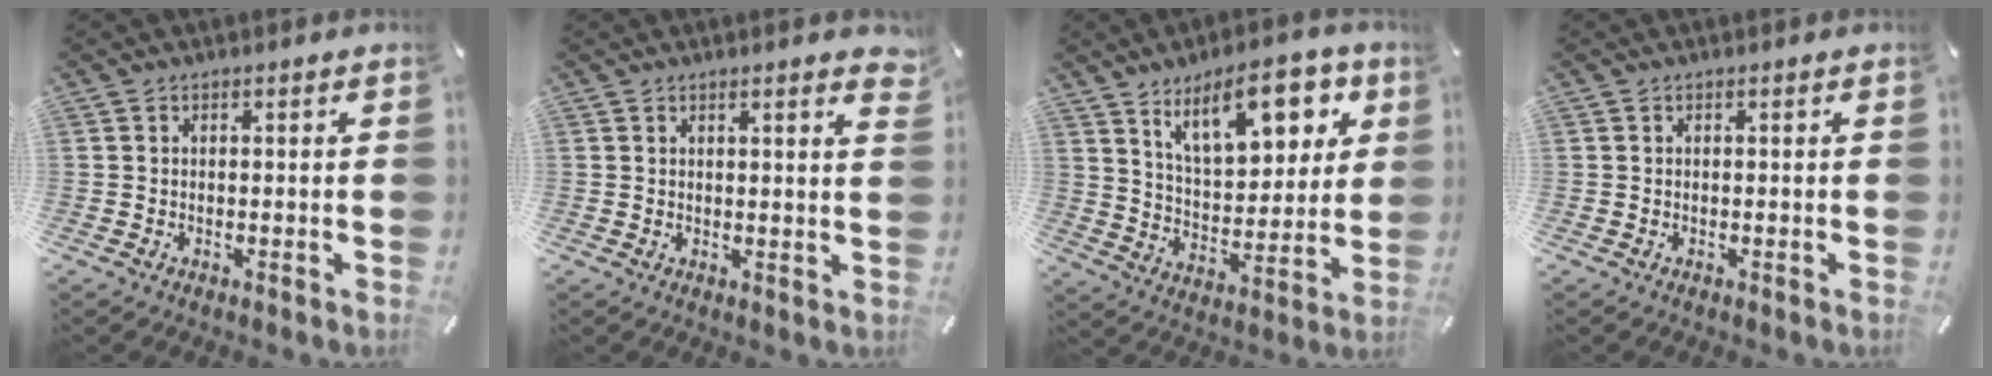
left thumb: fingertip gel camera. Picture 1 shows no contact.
{"total": 2.7, "force": [1.9, 0.4, 1.9], "torque": [-0.026, -0.011, 0.030]}
{"total": 17.3, "force": [10.0, 8.2, 11.5], "torque": [-0.167, -0.039, 0.167]}
{"total": 0.0}